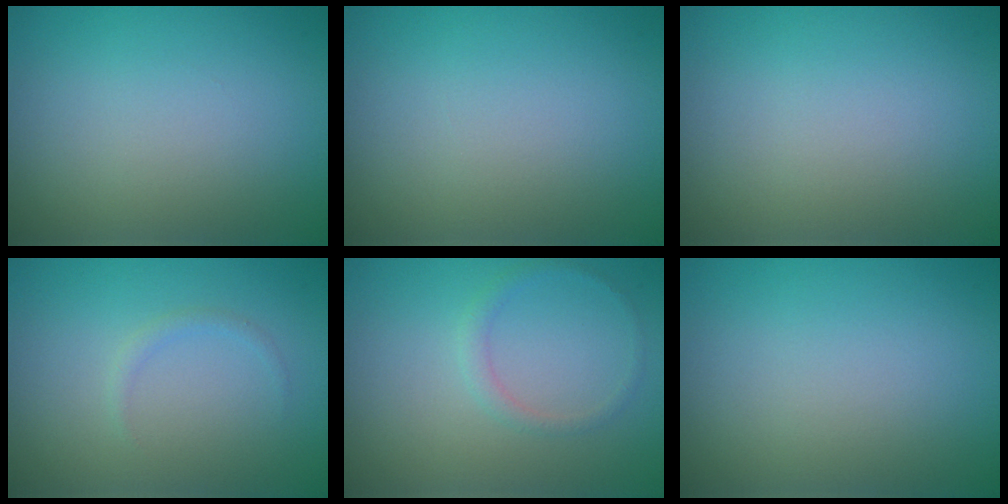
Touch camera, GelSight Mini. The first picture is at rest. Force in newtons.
{"total": 0.0}
{"total": 0.0}
{"total": 0.7, "press": 0.7, "slide": 0.1}
{"total": 1.0, "press": 1.0, "slide": 0.1}
{"total": 0.0}